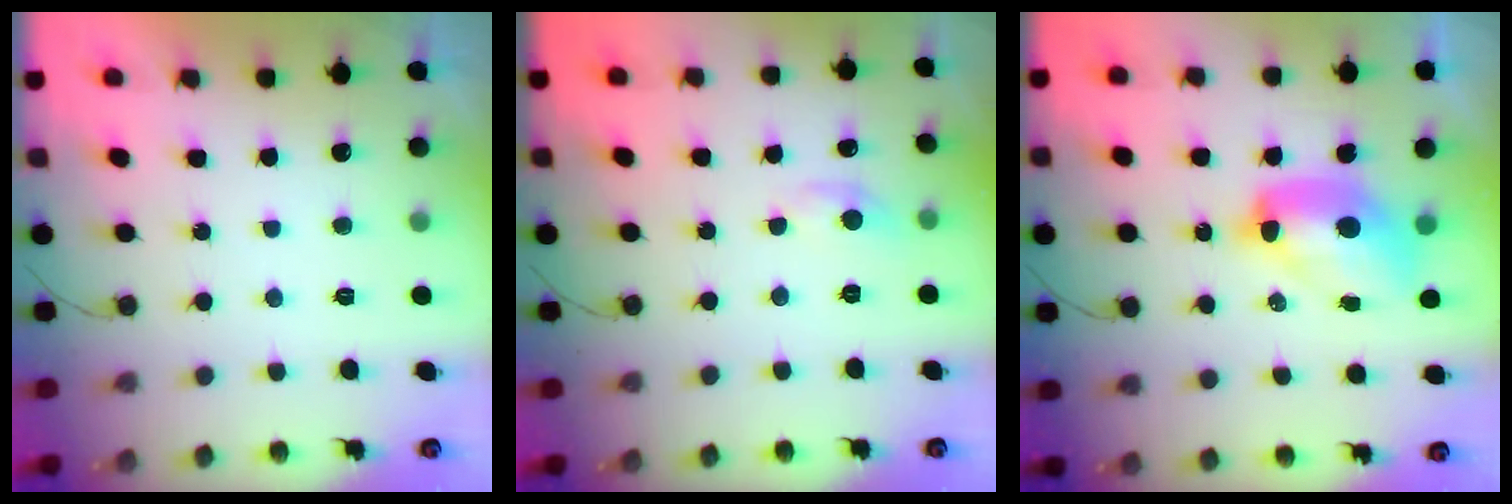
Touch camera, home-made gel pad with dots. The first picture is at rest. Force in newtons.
{"total": 3.0, "press": 3.0, "slide": 0.4}
{"total": 11.3, "press": 11.2, "slide": 1.1}